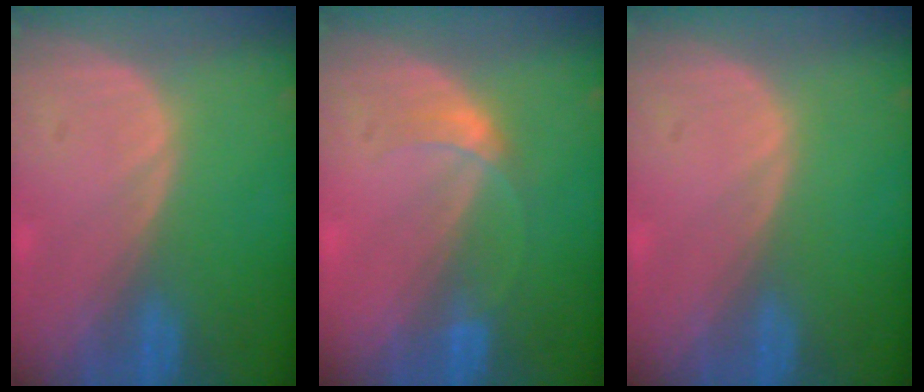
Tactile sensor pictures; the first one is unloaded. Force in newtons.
{"total": 2.5, "press": 2.5, "slide": 0.1}
{"total": 0.0}